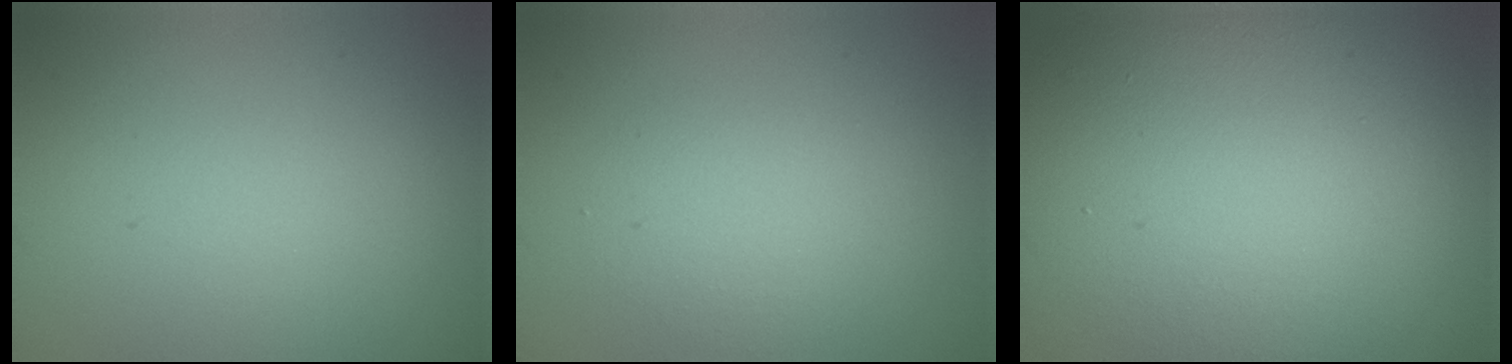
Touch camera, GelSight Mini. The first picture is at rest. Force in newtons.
{"total": 2.4, "press": 2.4, "slide": 0.1}
{"total": 19.1, "press": 19.1, "slide": 0.9}